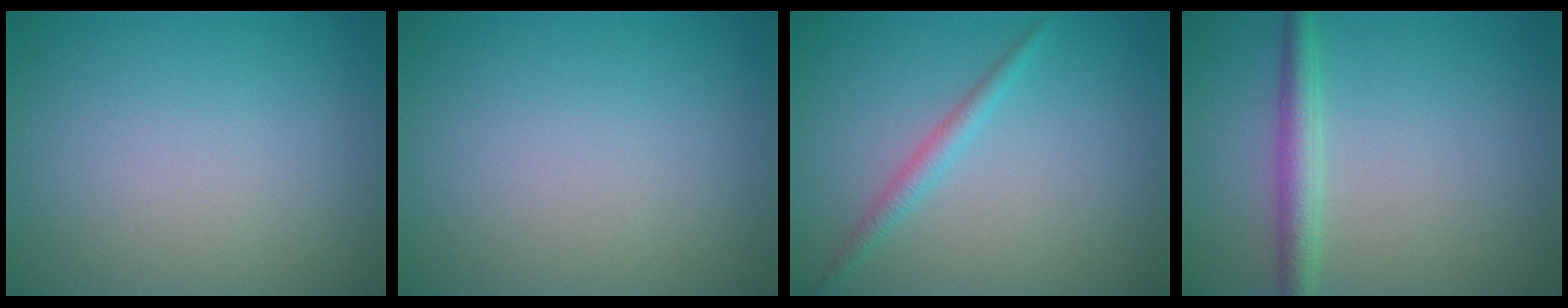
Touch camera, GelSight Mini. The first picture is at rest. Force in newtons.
{"total": 0.0}
{"total": 1.6, "press": 1.6, "slide": 0.1}
{"total": 2.7, "press": 2.7, "slide": 0.0}